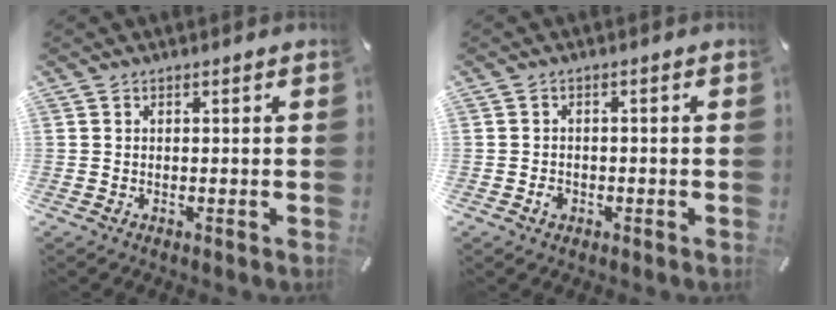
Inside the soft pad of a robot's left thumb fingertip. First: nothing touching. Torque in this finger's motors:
{"motor_torque": [0.17, 0.12, 0.09, 0.11, 0.00]}